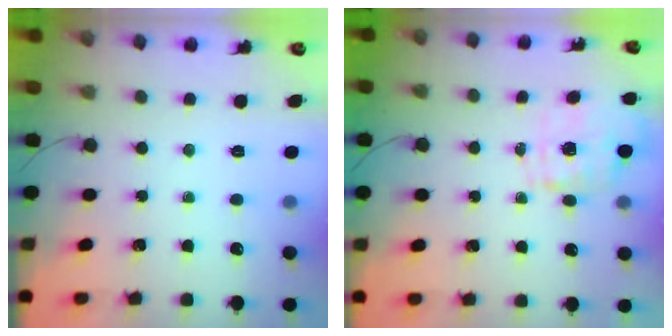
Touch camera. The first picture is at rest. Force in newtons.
{"total": 1.5, "press": 1.5, "slide": 0.5}